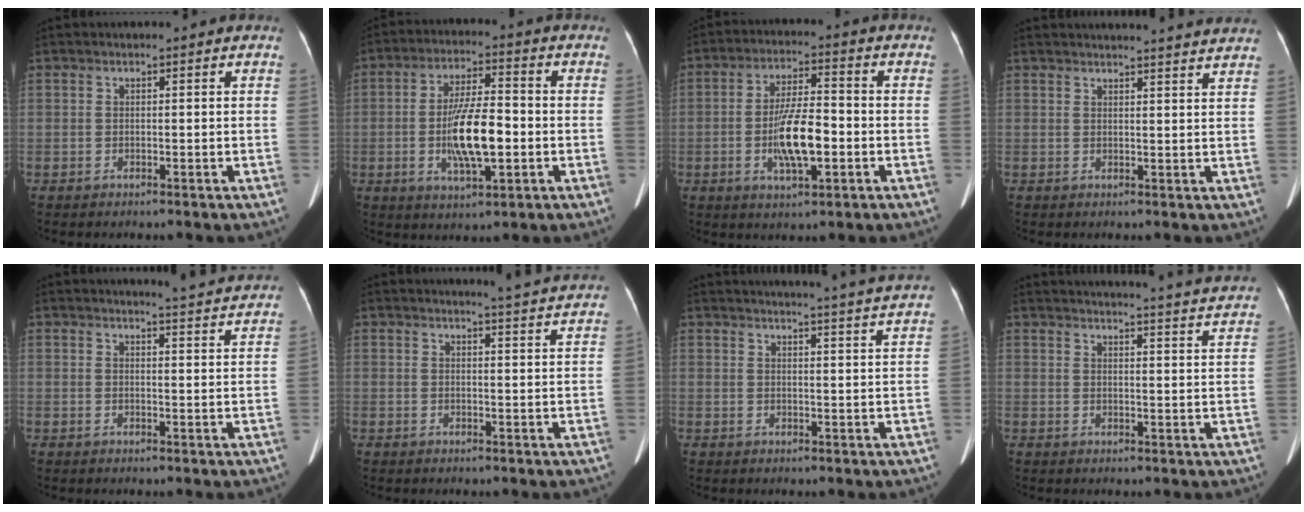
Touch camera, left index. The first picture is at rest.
{"total": 10.5, "force": [-1.9, 2.7, 10.0], "torque": [-0.192, 0.001, -0.030]}
{"total": 9.3, "force": [-2.2, 2.4, 8.7], "torque": [-0.168, 0.003, -0.038]}
{"total": 13.4, "force": [12.9, 0.1, 3.5], "torque": [-0.036, -0.008, 0.137]}
{"total": 6.6, "force": [6.5, -0.4, 1.2], "torque": [-0.026, -0.010, 0.065]}
{"total": 6.3, "force": [6.0, -0.7, 1.5], "torque": [-0.029, -0.008, 0.058]}
{"total": 16.9, "force": [16.1, -1.5, 4.9], "torque": [-0.077, -0.040, 0.186]}
{"total": 25.8, "force": [25.0, 0.3, 6.2], "torque": [-0.080, -0.052, 0.291]}